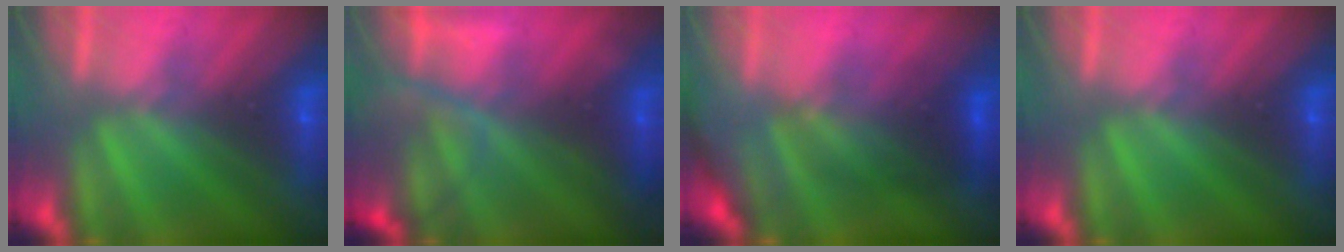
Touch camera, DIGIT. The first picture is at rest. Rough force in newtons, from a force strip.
{"total": 6.6}
{"total": 2.4}
{"total": 0.0}